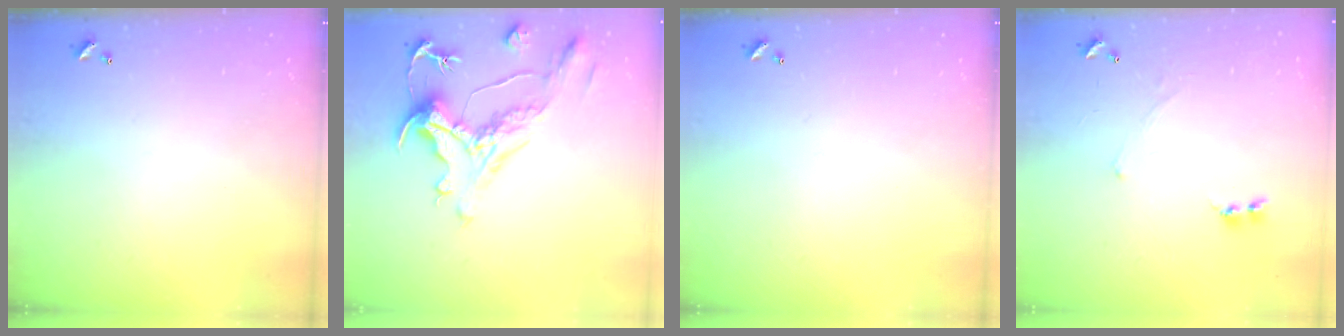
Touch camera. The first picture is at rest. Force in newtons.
{"total": 1.6, "press": 0.6, "slide": 1.5}
{"total": 0.0}
{"total": 0.7, "press": 0.4, "slide": 0.5}